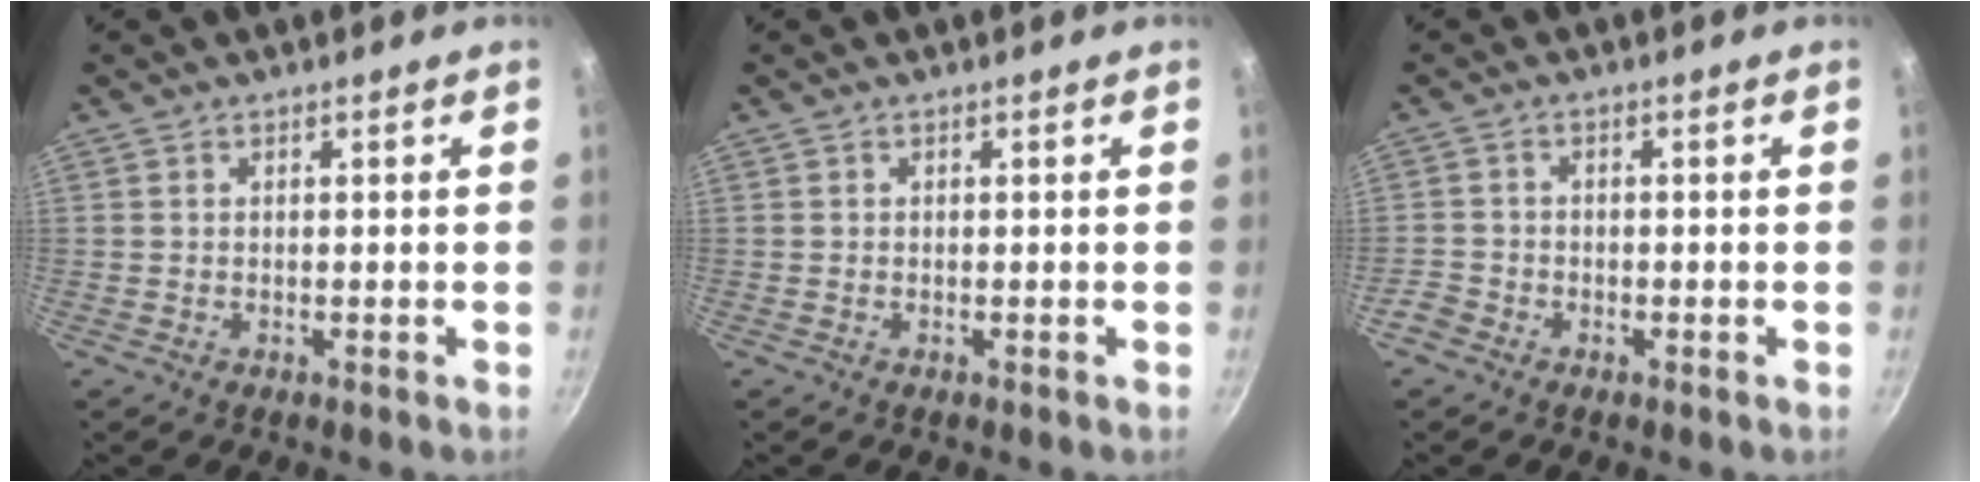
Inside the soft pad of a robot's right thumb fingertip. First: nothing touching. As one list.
[{"total": 0.0}, {"total": 2.9, "force": [-1.9, 2.0, 0.7], "torque": [-0.014, 0.017, -0.038]}]